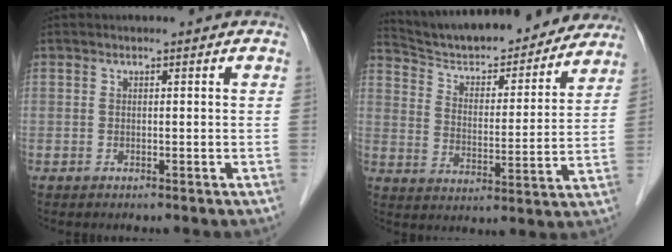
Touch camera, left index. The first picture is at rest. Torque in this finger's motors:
{"motor_torque": [-0.56, -1.20, 0.30, 0.04]}